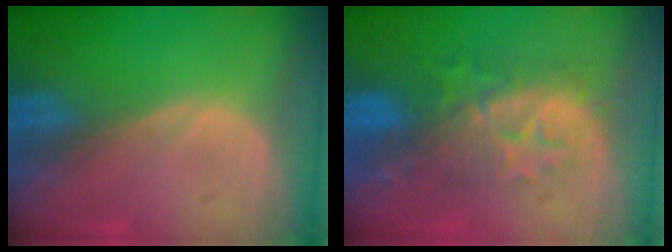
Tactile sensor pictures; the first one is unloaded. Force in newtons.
{"total": 8.6, "press": 8.3, "slide": 2.3}